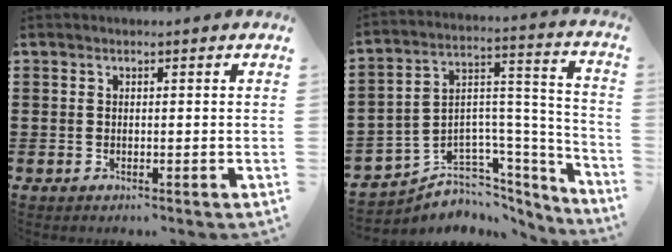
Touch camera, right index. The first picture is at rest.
{"total": 4.2, "force": [-2.3, 3.5, -0.3], "torque": [-0.011, -0.019, -0.042]}